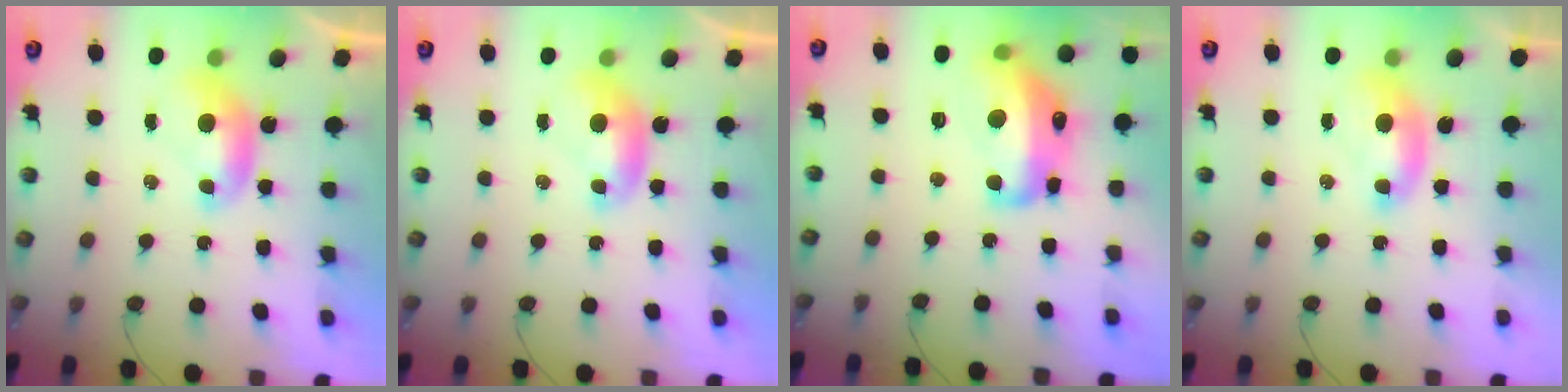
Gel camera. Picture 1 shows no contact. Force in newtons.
{"total": 0.0}
{"total": 13.3, "press": 13.3, "slide": 0.7}
{"total": 1.5, "press": 1.4, "slide": 0.6}